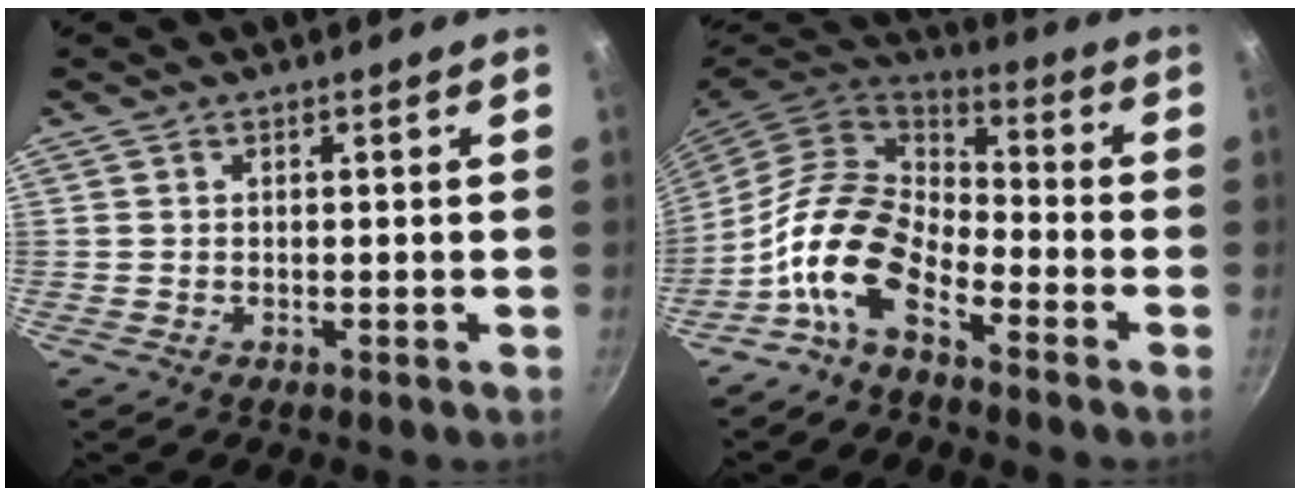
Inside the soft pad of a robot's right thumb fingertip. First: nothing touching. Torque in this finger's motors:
{"motor_torque": [0.37, 0.51, 1.33, -1.48, 0.53]}